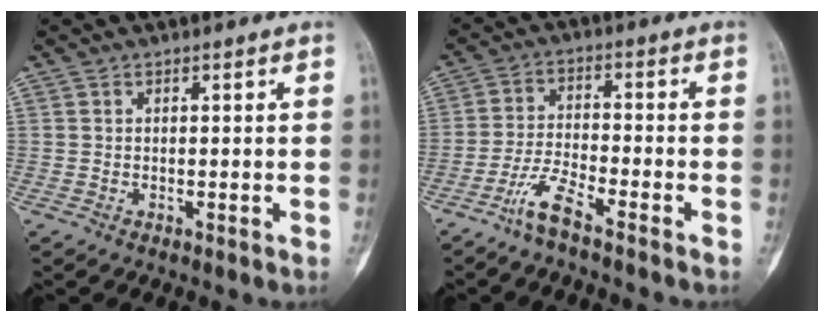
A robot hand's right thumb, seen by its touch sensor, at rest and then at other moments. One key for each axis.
{"total": 5.9, "fx": -4.5, "fy": 0.7, "fz": 3.7, "tx": -0.088, "ty": 0.020, "tz": -0.095}